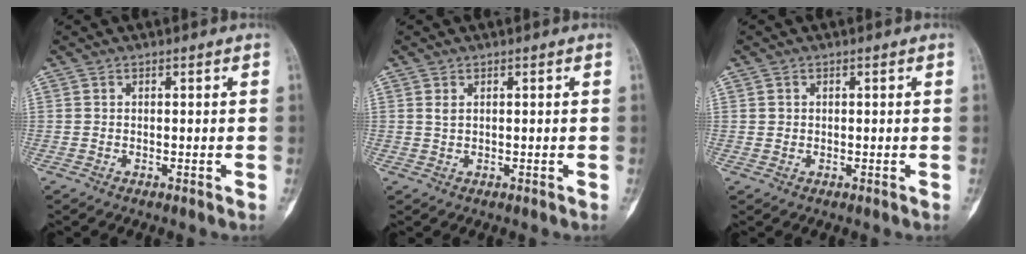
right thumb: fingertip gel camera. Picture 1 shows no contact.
{"total": 1.0, "force": [0.4, 0.6, 0.7], "torque": [-0.013, 0.004, 0.012]}
{"total": 1.0, "force": [0.2, 0.9, 0.3], "torque": [-0.001, 0.002, 0.005]}